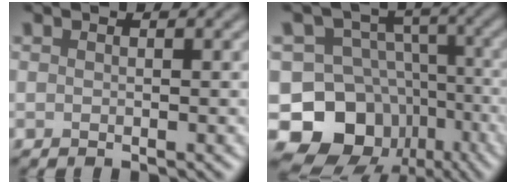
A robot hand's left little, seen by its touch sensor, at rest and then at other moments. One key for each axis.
{"total": 12.6, "fx": -6.2, "fy": 10.1, "fz": 4.3, "tx": -0.084, "ty": 0.010, "tz": -0.115}